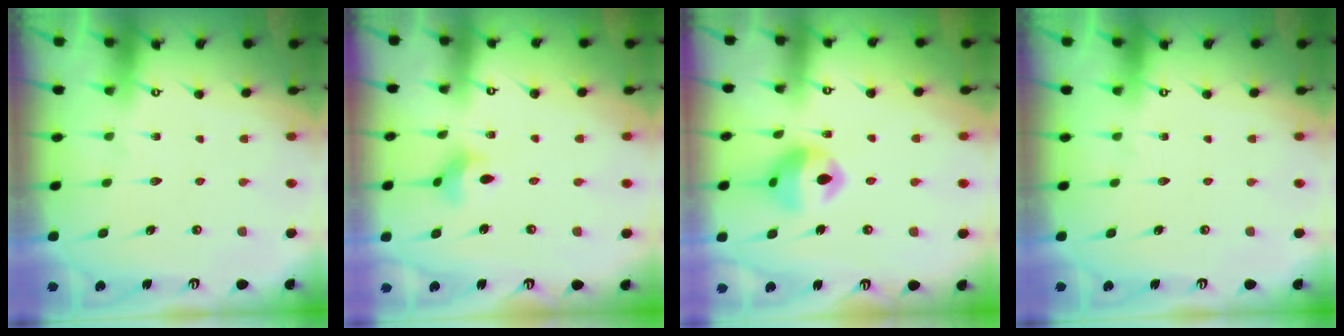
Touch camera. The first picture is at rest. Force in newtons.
{"total": 3.4, "press": 3.3, "slide": 0.5}
{"total": 11.8, "press": 11.7, "slide": 1.0}
{"total": 0.0}